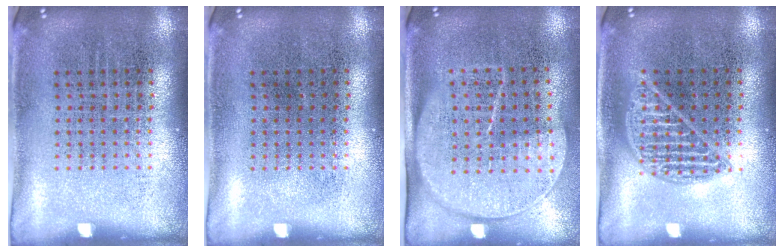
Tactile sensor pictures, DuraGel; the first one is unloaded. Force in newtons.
{"total": 0.0}
{"total": 1.8, "press": 1.5, "slide": 1.0}
{"total": 1.1, "press": 1.0, "slide": 0.2}